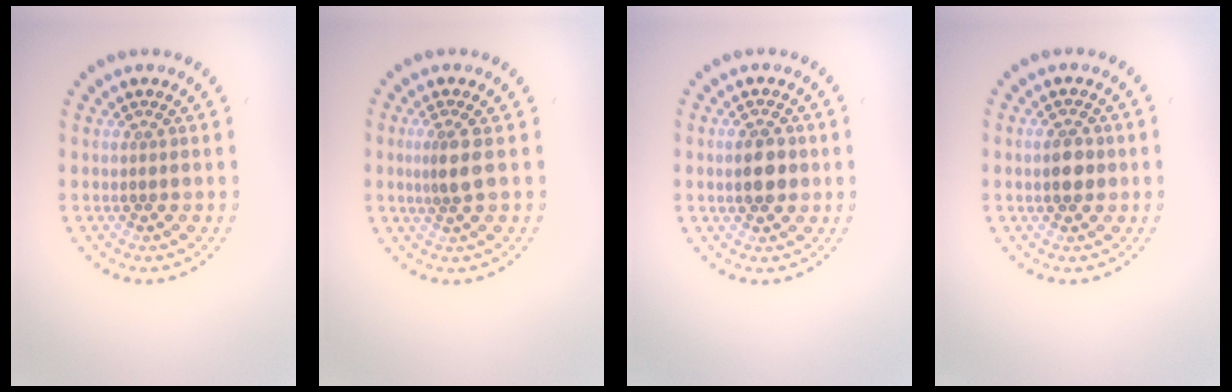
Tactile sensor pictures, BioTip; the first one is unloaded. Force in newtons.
{"total": 2.1, "press": 1.7, "slide": 1.2}
{"total": 3.0, "press": 3.0, "slide": 0.1}
{"total": 2.9, "press": 2.9, "slide": 0.0}